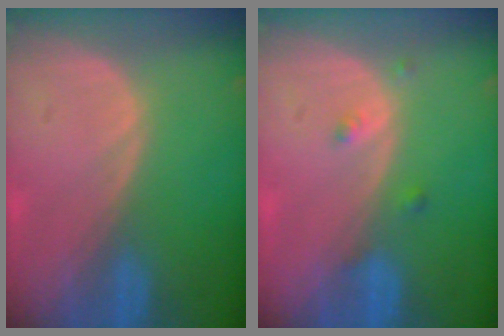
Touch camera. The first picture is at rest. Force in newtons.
{"total": 1.6, "press": 1.5, "slide": 0.1}